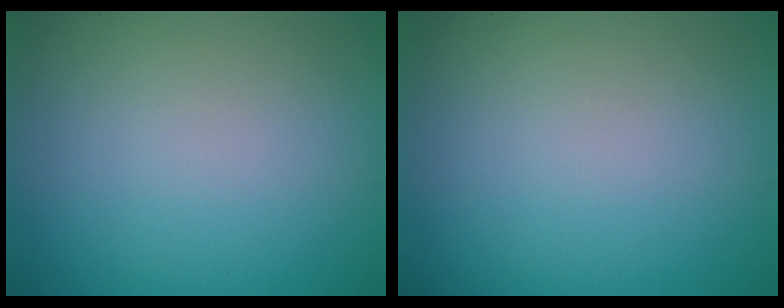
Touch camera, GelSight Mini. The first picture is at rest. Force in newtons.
{"total": 0.0}